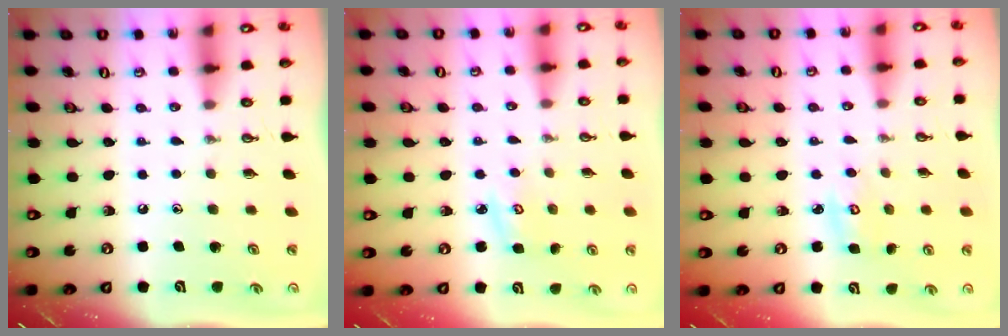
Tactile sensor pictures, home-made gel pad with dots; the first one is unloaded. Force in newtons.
{"total": 4.0, "press": 3.9, "slide": 0.4}
{"total": 3.8, "press": 3.8, "slide": 0.3}